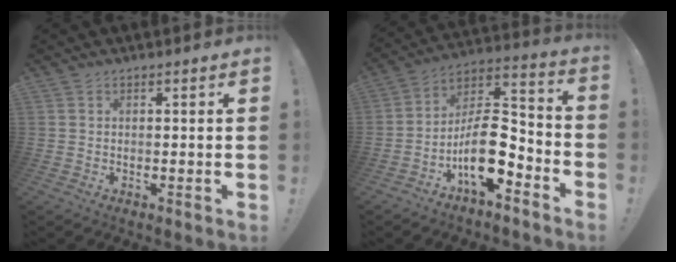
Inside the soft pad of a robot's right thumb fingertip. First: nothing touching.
{"total": 15.2, "force": [-6.3, 7.8, 11.5], "torque": [-0.192, 0.035, -0.097]}